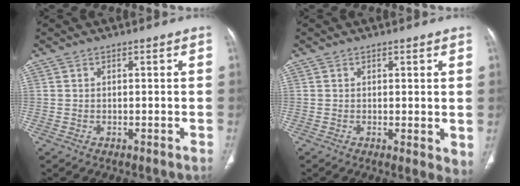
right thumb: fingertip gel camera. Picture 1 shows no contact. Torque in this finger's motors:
{"motor_torque": [-0.53, 0.20, -0.08, -0.07, 0.00]}